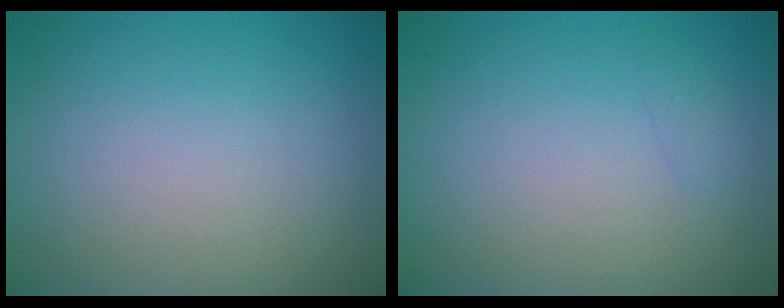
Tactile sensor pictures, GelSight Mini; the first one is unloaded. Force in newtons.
{"total": 0.5, "press": 0.5, "slide": 0.0}